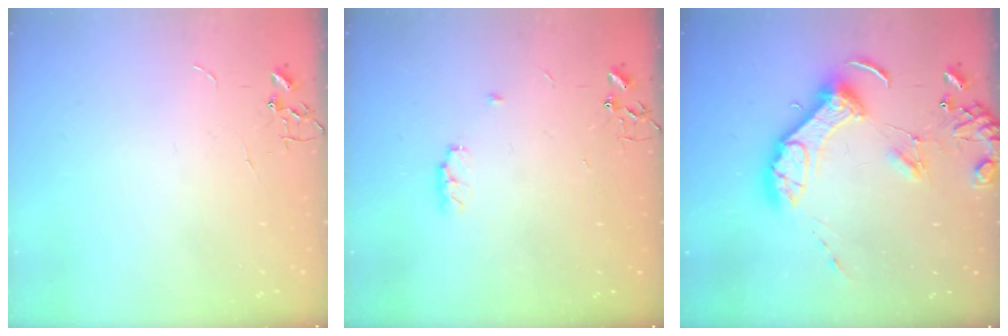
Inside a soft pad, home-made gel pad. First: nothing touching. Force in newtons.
{"total": 5.2, "press": 5.0, "slide": 1.4}
{"total": 14.5, "press": 14.3, "slide": 2.3}